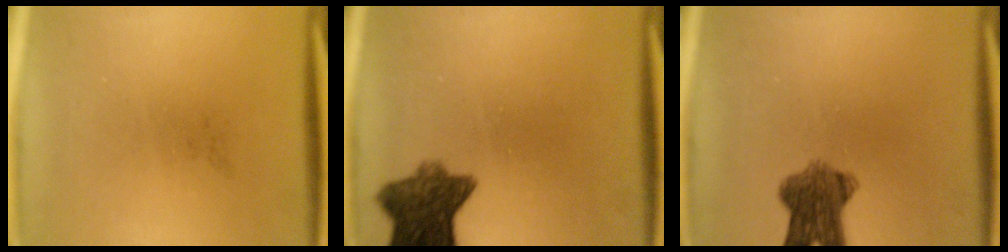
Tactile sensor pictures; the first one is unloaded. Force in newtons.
{"total": 8.6}
{"total": 7.2}